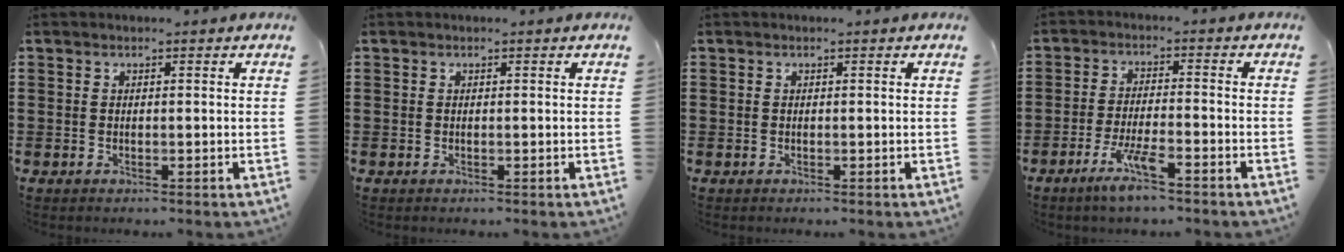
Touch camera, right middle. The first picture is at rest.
{"total": 0.0}
{"total": 0.0}
{"total": 5.5, "force": [-3.8, 0.4, 4.0], "torque": [-0.086, -0.011, -0.070]}